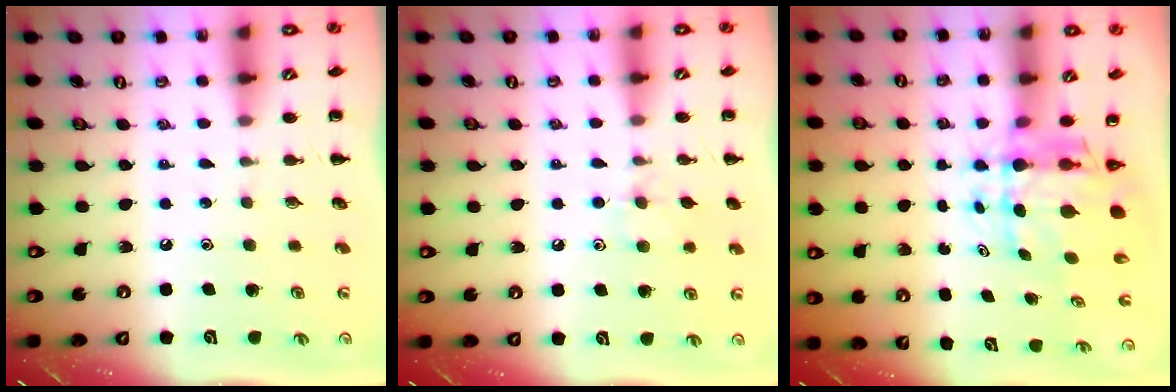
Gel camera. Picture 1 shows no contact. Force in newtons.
{"total": 6.9, "press": 6.6, "slide": 2.0}
{"total": 7.8, "press": 7.3, "slide": 2.7}